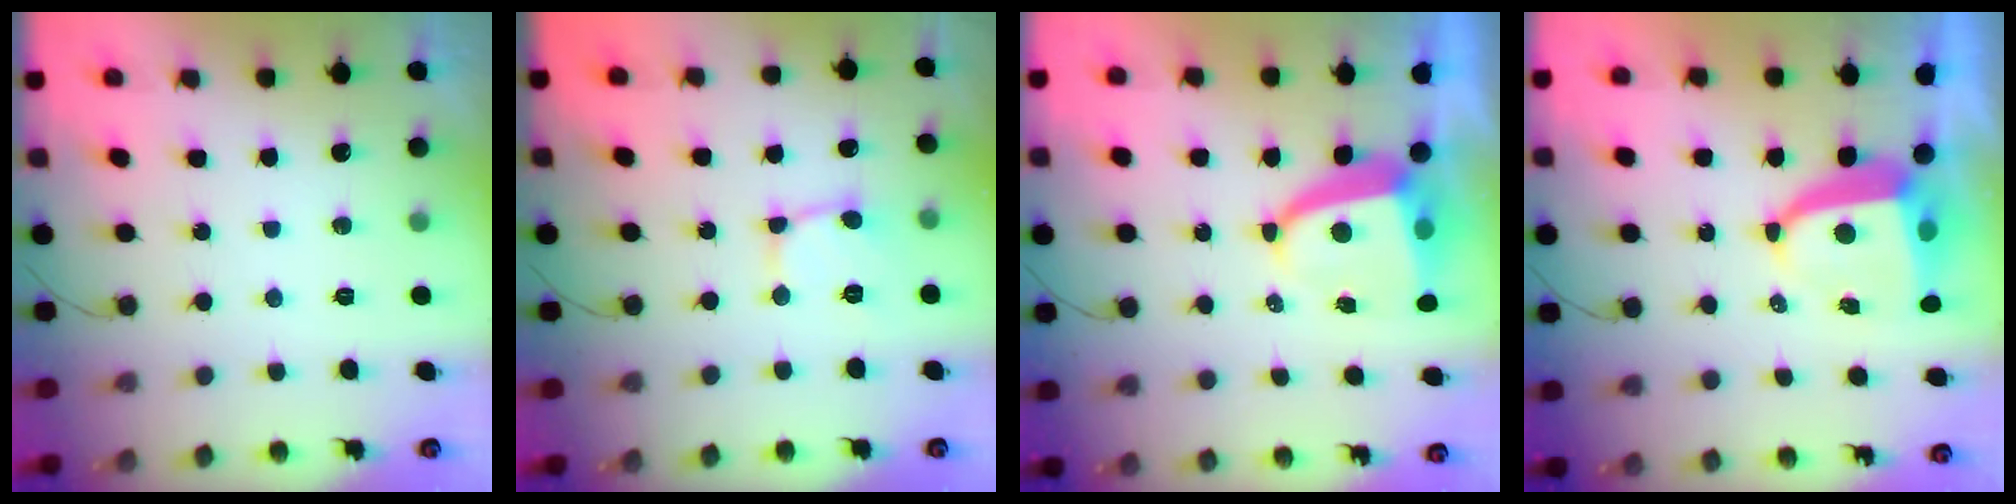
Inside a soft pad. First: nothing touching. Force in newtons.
{"total": 2.7, "press": 2.7, "slide": 0.2}
{"total": 6.4, "press": 6.3, "slide": 0.9}
{"total": 8.5, "press": 8.4, "slide": 1.0}